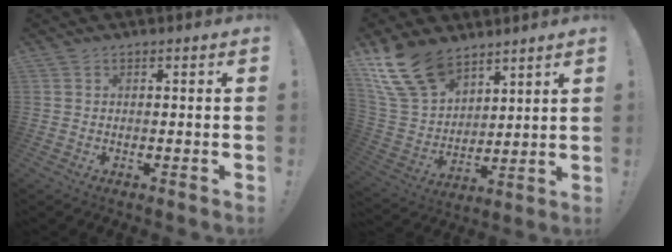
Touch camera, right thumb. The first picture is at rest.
{"total": 17.2, "force": [12.1, 9.1, 8.1], "torque": [-0.173, -0.068, 0.235]}